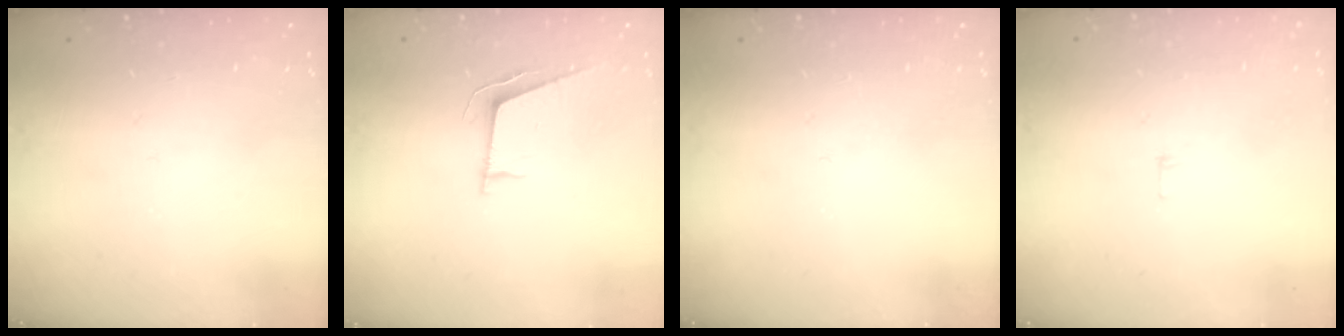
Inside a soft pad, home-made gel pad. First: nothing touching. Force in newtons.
{"total": 6.6, "press": 6.2, "slide": 2.4}
{"total": 0.0}
{"total": 3.8, "press": 3.8, "slide": 0.3}